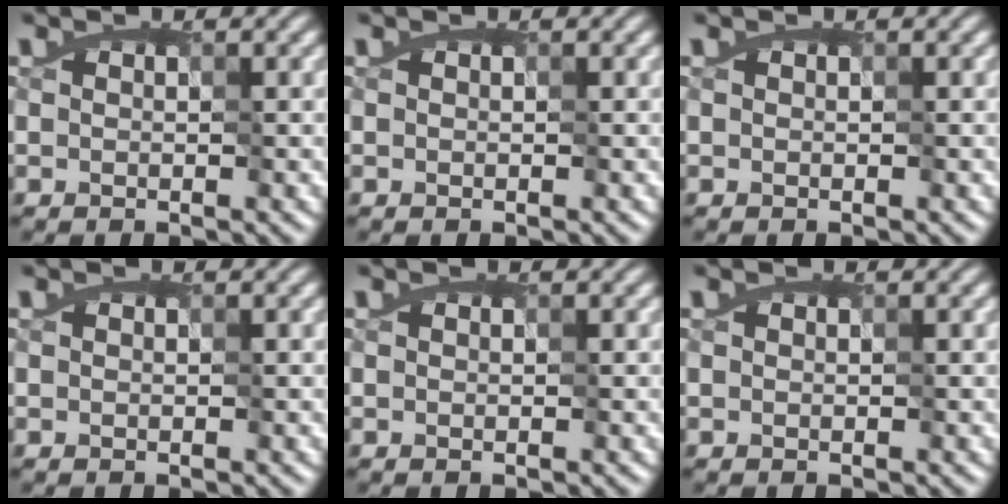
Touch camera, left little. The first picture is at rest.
{"total": 0.0}
{"total": 0.0}
{"total": 0.0}
{"total": 0.0}
{"total": 0.0}